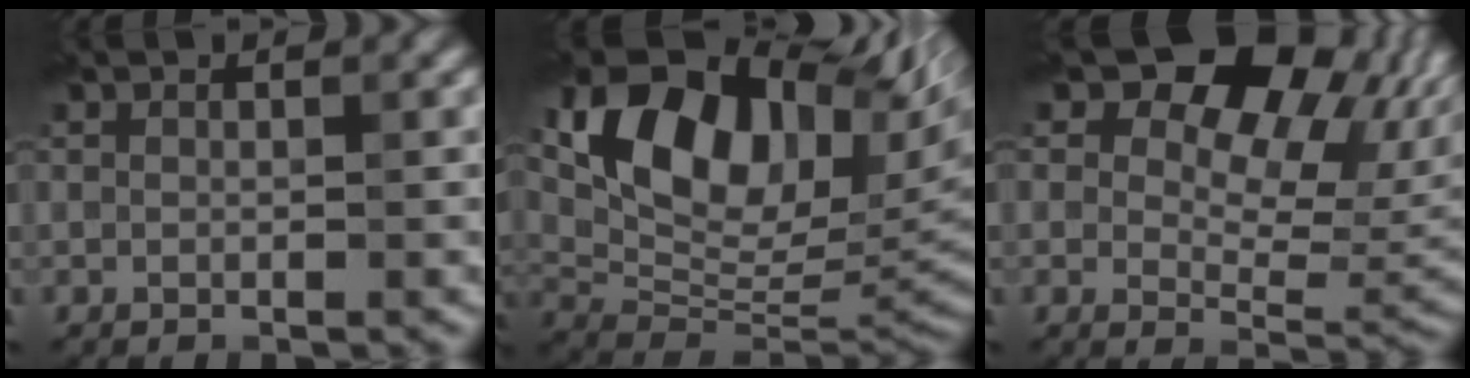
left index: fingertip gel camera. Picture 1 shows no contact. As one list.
[{"total": 14.3, "force": [5.4, 8.2, 10.4], "torque": [-0.189, 0.029, 0.107]}, {"total": 11.7, "force": [6.6, 6.7, 7.0], "torque": [-0.089, 0.007, 0.112]}]